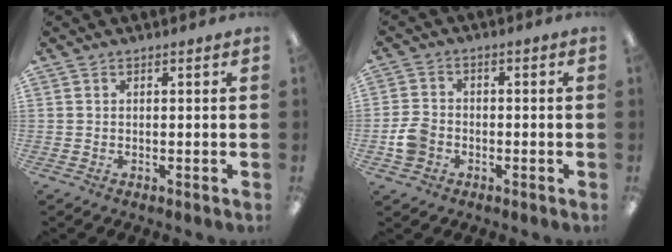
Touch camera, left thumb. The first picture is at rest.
{"total": 5.3, "force": [-1.9, 4.2, 2.6], "torque": [-0.054, 0.012, -0.036]}